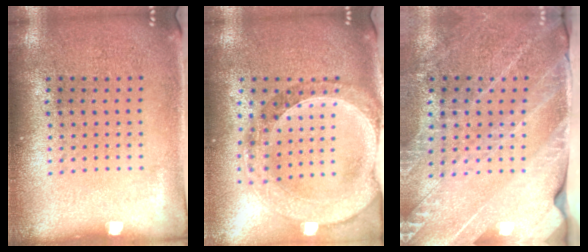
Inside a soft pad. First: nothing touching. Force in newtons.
{"total": 1.5, "press": 1.4, "slide": 0.4}
{"total": 3.3, "press": 2.9, "slide": 1.6}